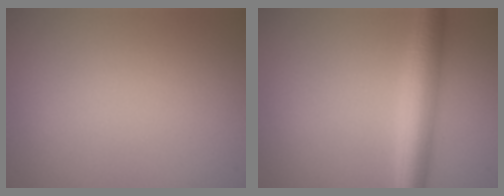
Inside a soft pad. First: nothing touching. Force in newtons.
{"total": 4.7, "press": 4.7, "slide": 0.1}